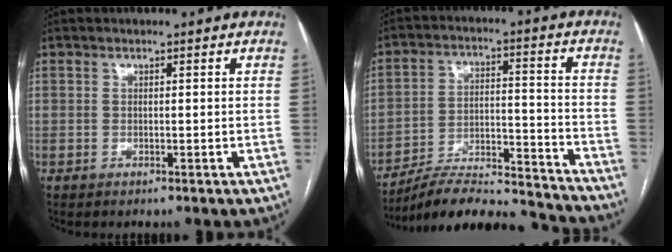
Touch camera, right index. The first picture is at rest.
{"total": 17.4, "force": [-16.8, 1.2, 4.3], "torque": [-0.077, 0.021, -0.259]}